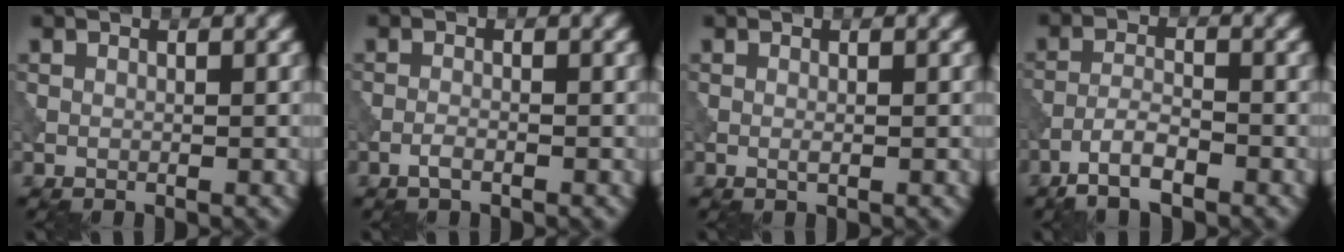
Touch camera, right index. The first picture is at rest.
{"total": 1.0, "force": [-0.7, 0.2, 0.7], "torque": [-0.016, 0.002, -0.017]}
{"total": 0.5, "force": [-0.1, 0.1, 0.5], "torque": [-0.011, -0.002, -0.002]}
{"total": 3.7, "force": [-2.7, 1.0, 2.4], "torque": [-0.049, 0.001, -0.060]}